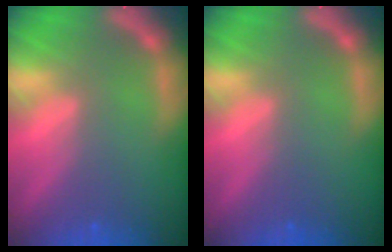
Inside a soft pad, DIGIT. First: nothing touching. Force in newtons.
{"total": 0.0}